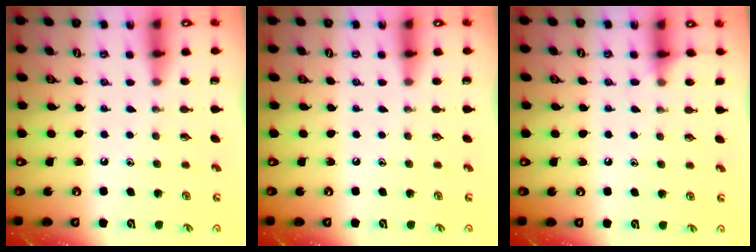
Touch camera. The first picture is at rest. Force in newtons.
{"total": 0.0}
{"total": 6.4, "press": 6.3, "slide": 0.9}